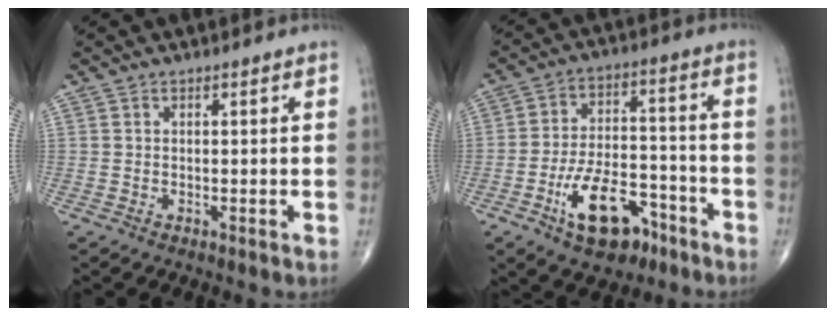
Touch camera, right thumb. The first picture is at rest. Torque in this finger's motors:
{"motor_torque": [3.54, 1.47, 1.01, -1.23, 0.42]}